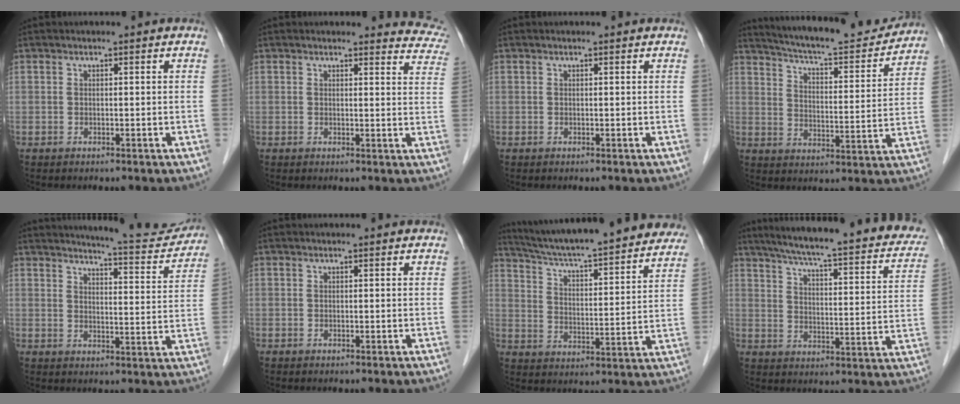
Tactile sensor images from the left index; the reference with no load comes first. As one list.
[{"total": 8.5, "force": [8.2, 2.0, 0.6], "torque": [0.034, -0.037, 0.047]}, {"total": 0.6, "force": [0.6, 0.1, 0.1], "torque": [-0.008, 0.003, 0.007]}, {"total": 18.2, "force": [17.0, 1.8, 6.1], "torque": [-0.098, -0.020, 0.237]}, {"total": 13.0, "force": [12.5, 0.9, 3.2], "torque": [-0.041, -0.034, 0.146]}, {"total": 1.0, "force": [1.0, 0.1, 0.2], "torque": [-0.012, 0.006, 0.010]}, {"total": 28.8, "force": [25.9, 3.1, 12.1], "torque": [-0.194, -0.029, 0.343]}, {"total": 27.7, "force": [22.8, 4.3, 15.1], "torque": [-0.224, -0.016, 0.280]}]